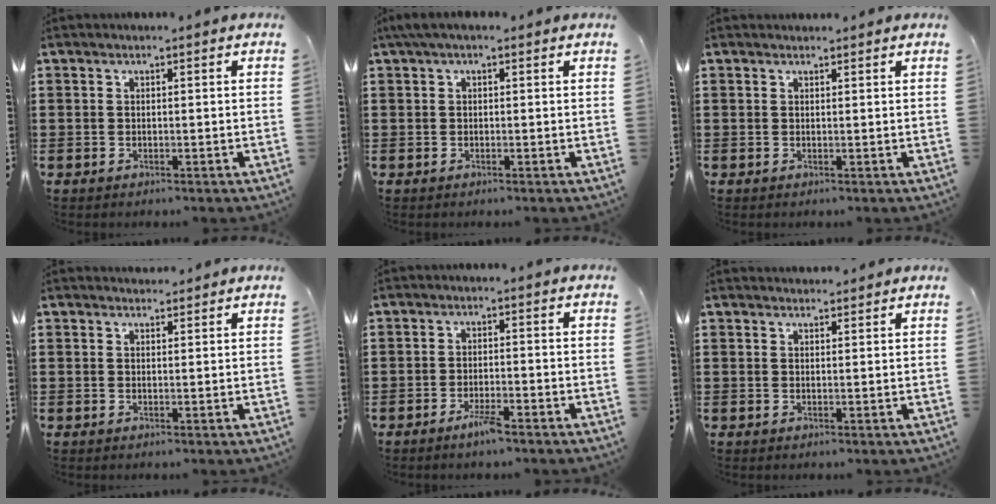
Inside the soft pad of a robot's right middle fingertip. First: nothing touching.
{"total": 1.2, "force": [0.4, 0.2, 1.1], "torque": [-0.023, 0.001, 0.007]}
{"total": 0.7, "force": [0.6, 0.2, 0.0], "torque": [0.007, -0.003, 0.010]}
{"total": 1.4, "force": [1.3, 0.5, 0.0], "torque": [-0.002, 0.002, 0.026]}
{"total": 4.4, "force": [-3.5, 0.3, 2.6], "torque": [-0.057, -0.001, -0.067]}
{"total": 1.6, "force": [1.6, 0.3, 0.0], "torque": [-0.003, 0.003, 0.030]}